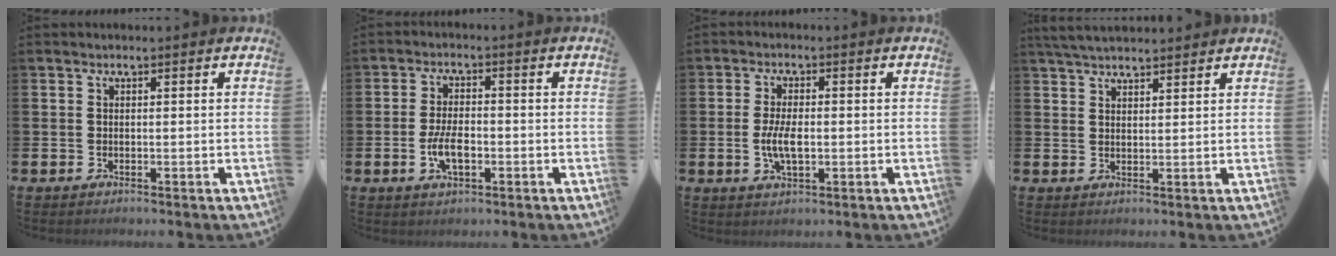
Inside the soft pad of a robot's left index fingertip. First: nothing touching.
{"total": 4.7, "force": [-1.2, 2.2, 4.0], "torque": [-0.069, 0.001, -0.022]}
{"total": 4.8, "force": [-0.3, 2.1, 4.3], "torque": [-0.086, -0.004, -0.011]}
{"total": 4.1, "force": [3.9, 0.8, 1.1], "torque": [-0.027, -0.011, 0.072]}